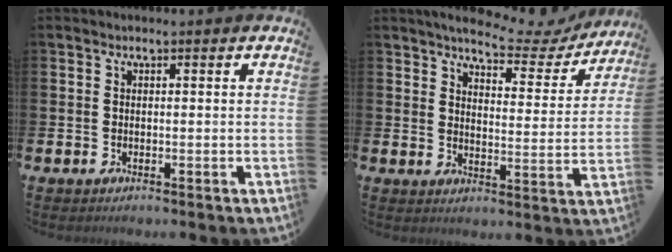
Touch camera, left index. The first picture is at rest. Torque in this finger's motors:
{"motor_torque": [1.07, -1.07, 0.29, 0.11]}